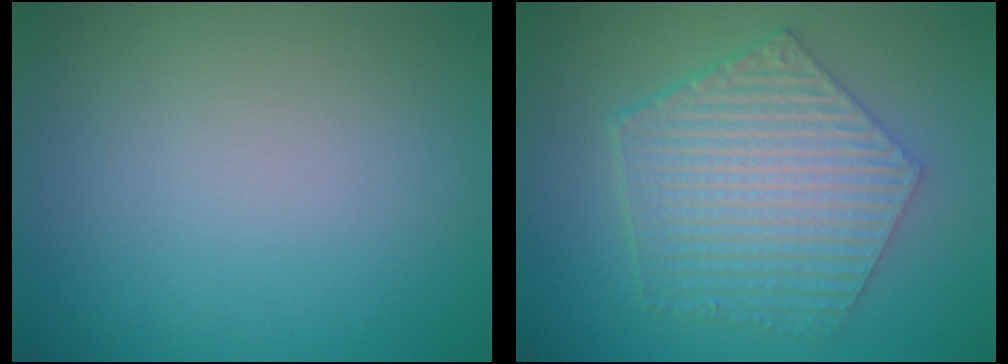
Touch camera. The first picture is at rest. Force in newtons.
{"total": 6.5, "press": 4.9, "slide": 4.3}